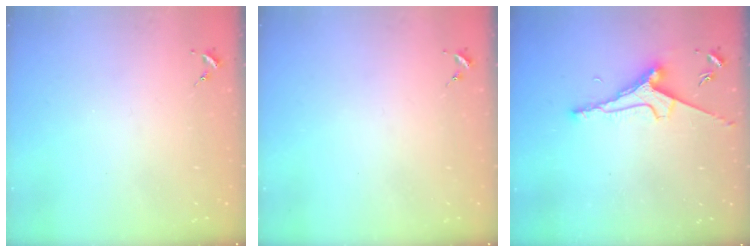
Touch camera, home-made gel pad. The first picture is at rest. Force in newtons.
{"total": 0.0}
{"total": 7.6, "press": 7.5, "slide": 0.9}